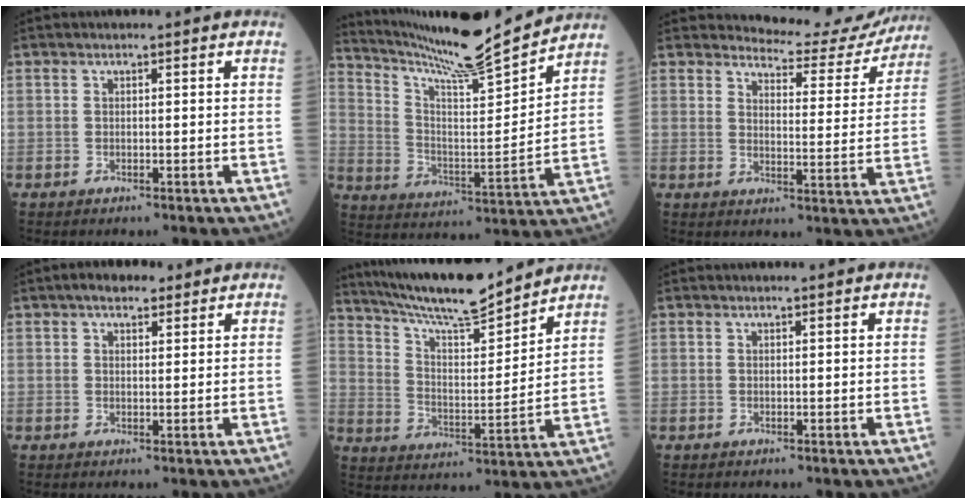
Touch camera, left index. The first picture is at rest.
{"total": 17.4, "force": [16.0, -0.8, 6.8], "torque": [-0.128, -0.020, 0.261]}
{"total": 11.5, "force": [11.3, 2.2, 0.5], "torque": [0.005, -0.034, 0.127]}
{"total": 3.8, "force": [2.7, 1.6, 2.1], "torque": [-0.038, 0.016, 0.042]}
{"total": 16.2, "force": [14.7, 1.2, 6.7], "torque": [-0.129, 0.005, 0.248]}
{"total": 0.8, "force": [0.8, 0.0, 0.2], "torque": [-0.006, 0.004, 0.013]}